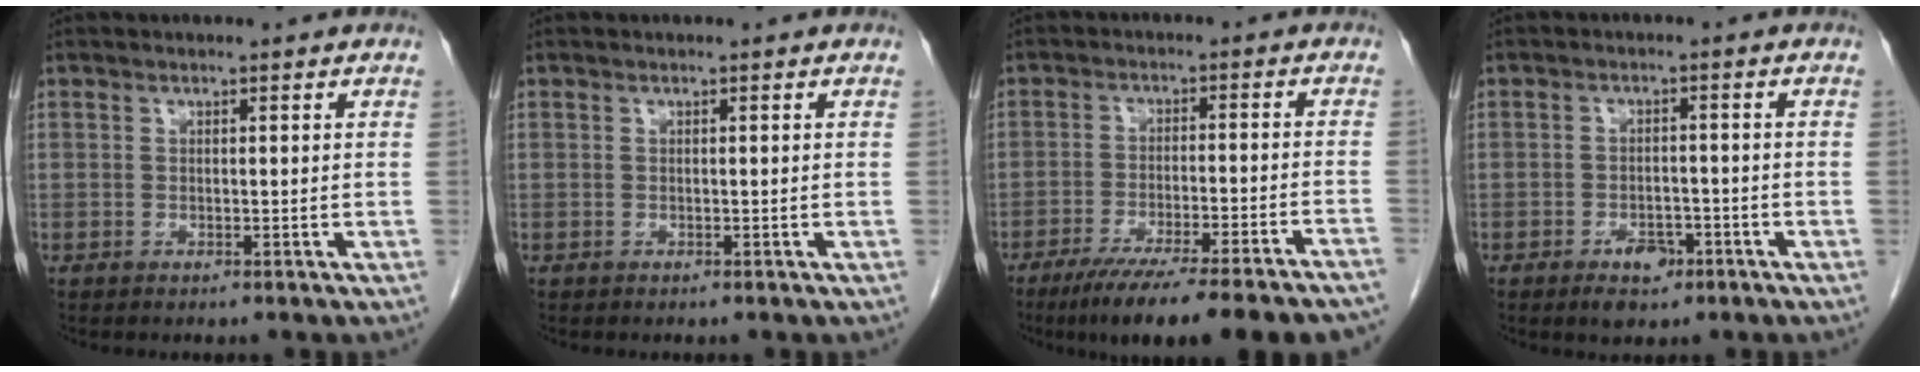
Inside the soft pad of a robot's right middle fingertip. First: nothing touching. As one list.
[{"total": 0.0}, {"total": 20.3, "force": [-16.9, 0.9, 11.2], "torque": [-0.106, -0.032, -0.235]}, {"total": 4.3, "force": [-2.5, 2.3, 2.6], "torque": [-0.039, 0.002, -0.032]}]